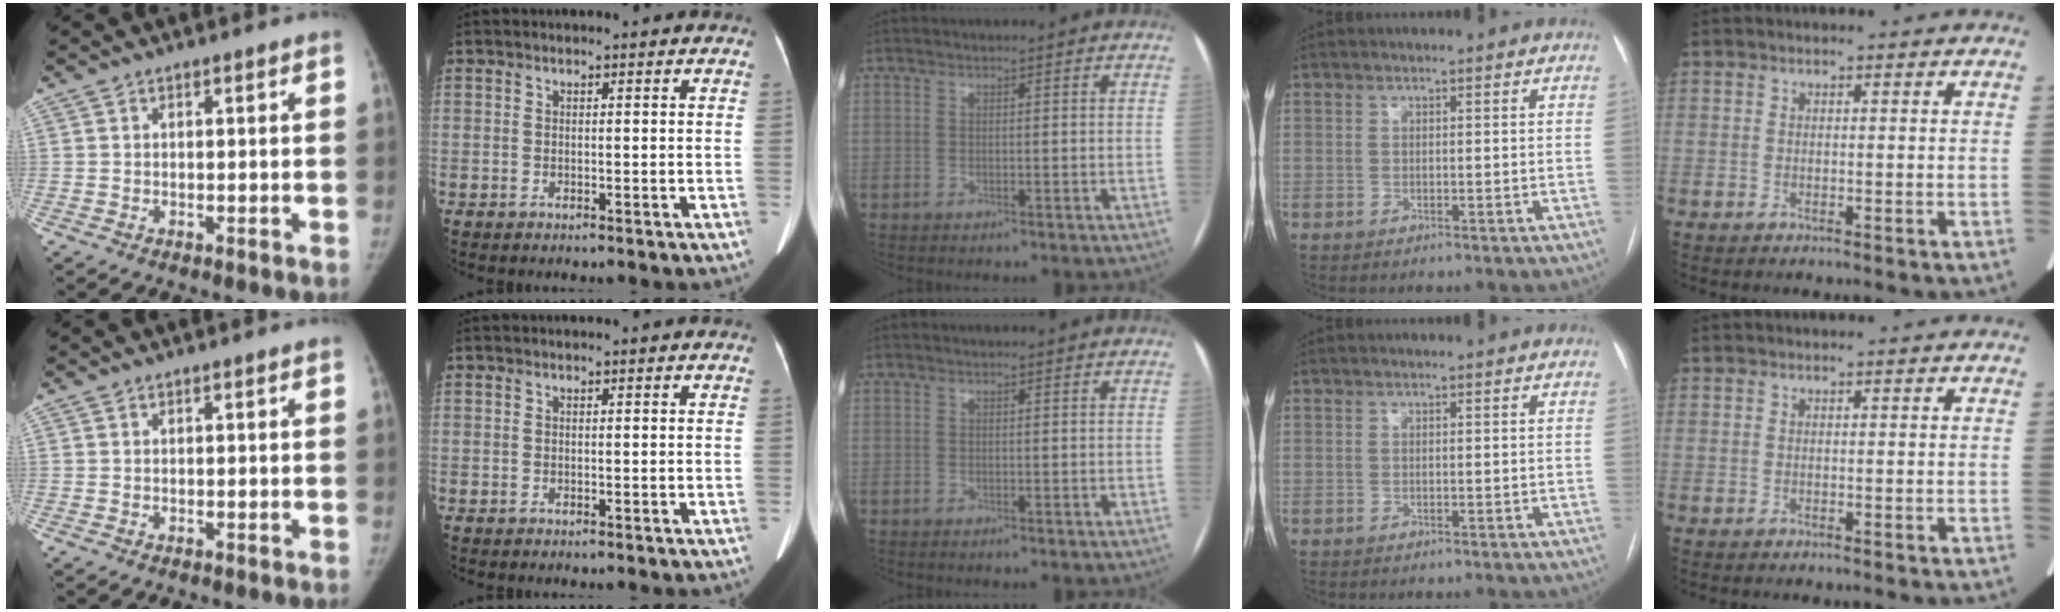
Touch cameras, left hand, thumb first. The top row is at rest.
{}